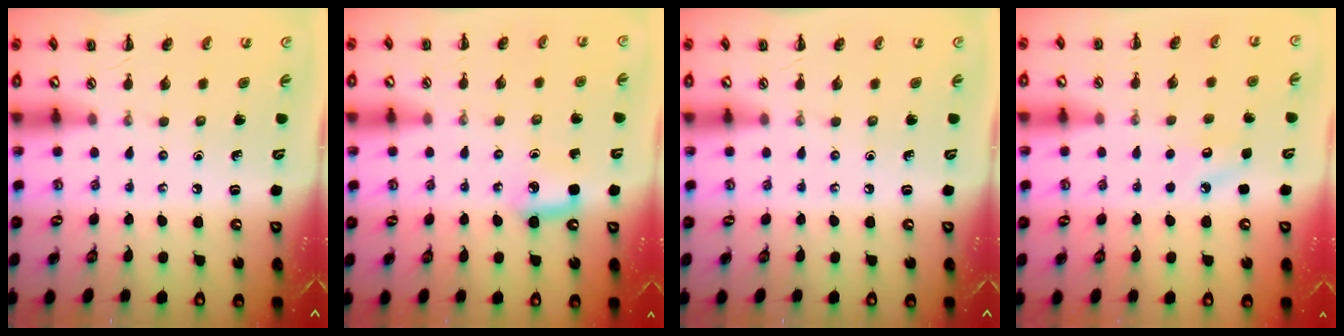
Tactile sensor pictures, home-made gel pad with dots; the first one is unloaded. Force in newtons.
{"total": 4.9, "press": 4.6, "slide": 1.7}
{"total": 0.0}
{"total": 6.0, "press": 5.8, "slide": 1.6}